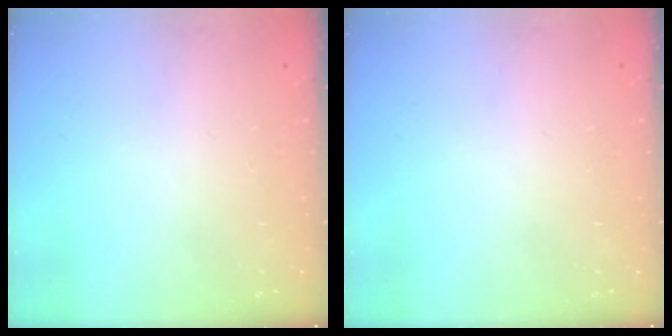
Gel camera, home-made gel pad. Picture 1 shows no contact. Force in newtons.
{"total": 0.0}